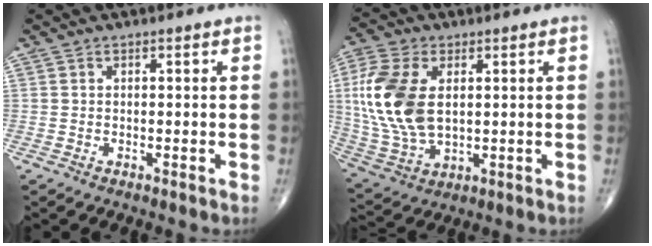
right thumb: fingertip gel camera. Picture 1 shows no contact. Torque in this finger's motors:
{"motor_torque": [-0.29, 0.89, 1.85, 0.59, 0.46]}